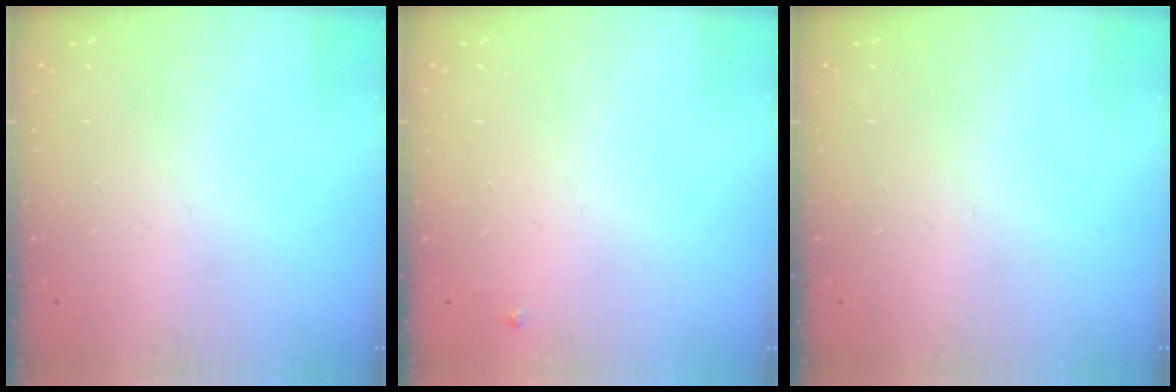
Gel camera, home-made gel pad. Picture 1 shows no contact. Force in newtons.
{"total": 3.2, "press": 3.2, "slide": 0.5}
{"total": 0.0}